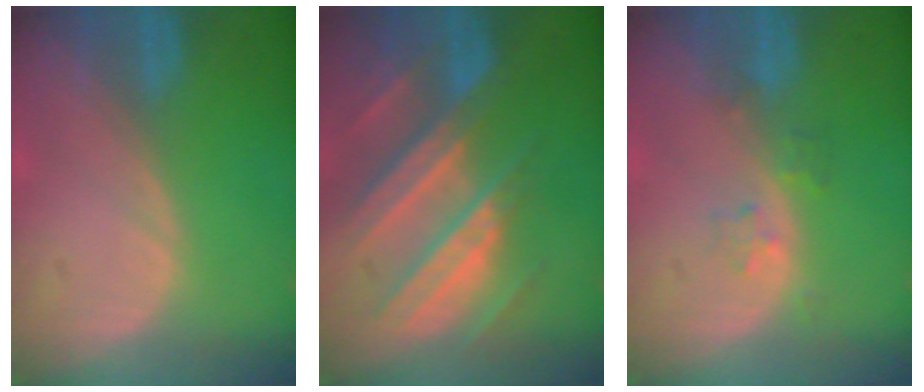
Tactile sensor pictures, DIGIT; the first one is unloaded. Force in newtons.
{"total": 10.3, "press": 9.2, "slide": 4.7}
{"total": 2.3, "press": 2.2, "slide": 0.3}